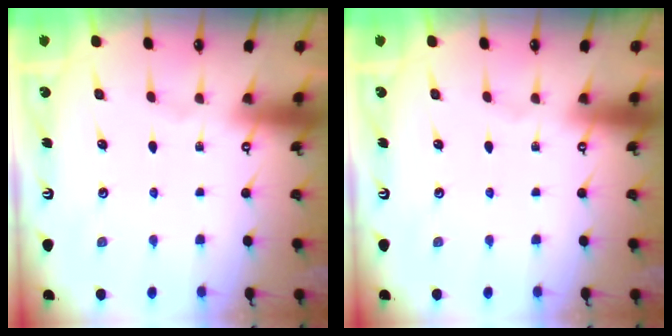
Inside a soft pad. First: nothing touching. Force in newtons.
{"total": 0.0}